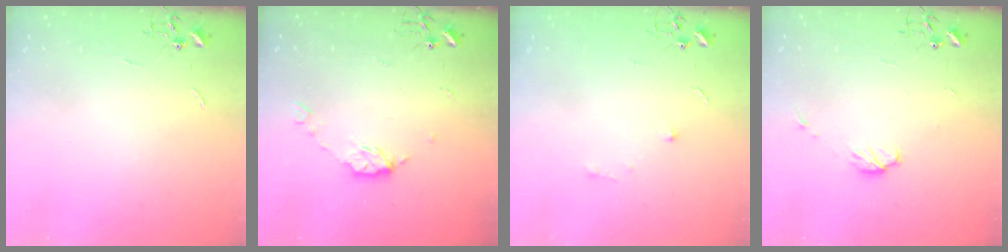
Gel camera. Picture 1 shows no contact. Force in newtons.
{"total": 7.1, "press": 7.1, "slide": 0.3}
{"total": 5.2, "press": 4.9, "slide": 1.9}
{"total": 5.7, "press": 5.6, "slide": 1.2}